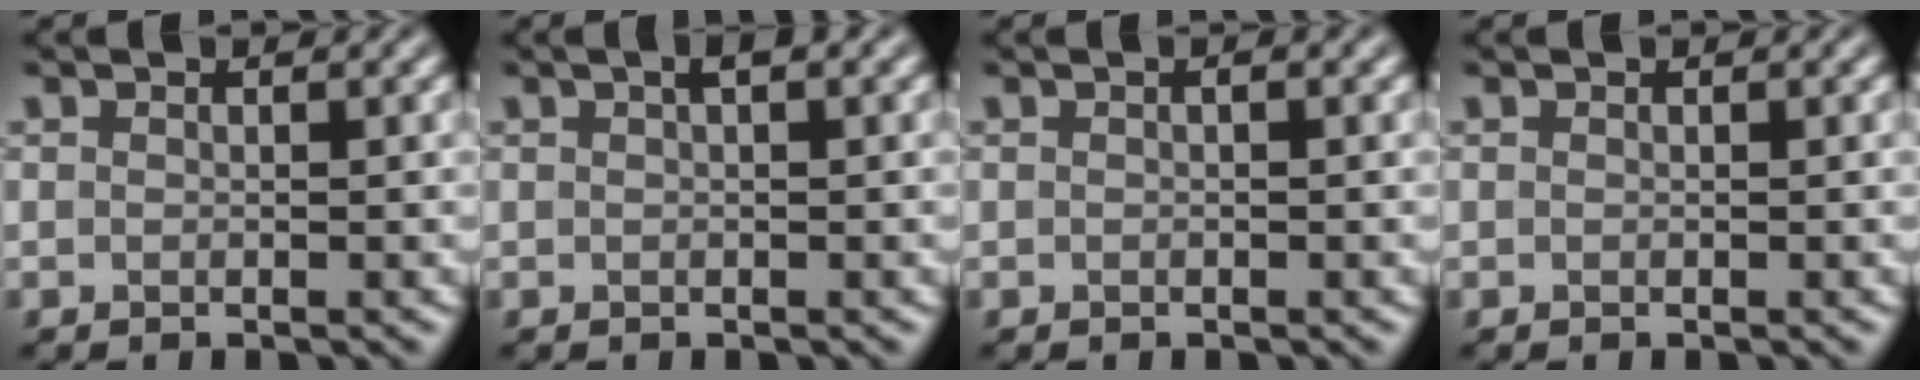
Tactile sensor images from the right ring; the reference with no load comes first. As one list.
[{"total": 1.0, "force": [0.5, 0.2, 0.9], "torque": [-0.015, 0.011, 0.007]}, {"total": 0.0}, {"total": 0.0}]